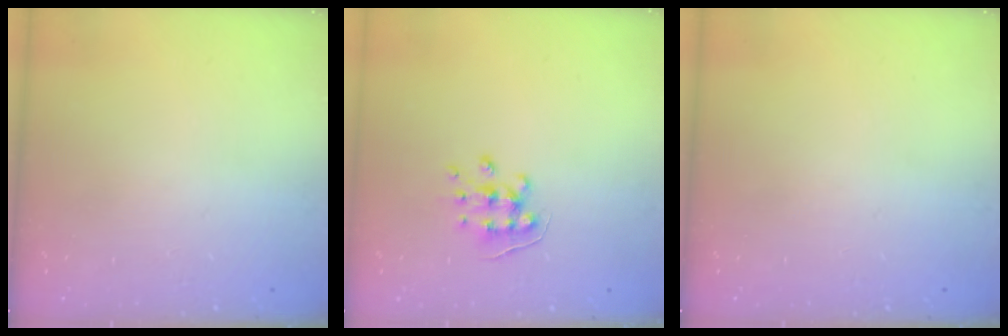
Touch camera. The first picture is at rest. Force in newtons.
{"total": 6.6, "press": 6.6, "slide": 0.6}
{"total": 0.0}